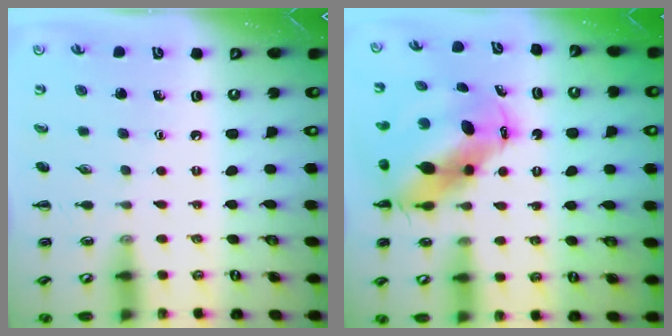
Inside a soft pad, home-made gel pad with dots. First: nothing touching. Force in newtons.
{"total": 10.5, "press": 10.1, "slide": 2.8}